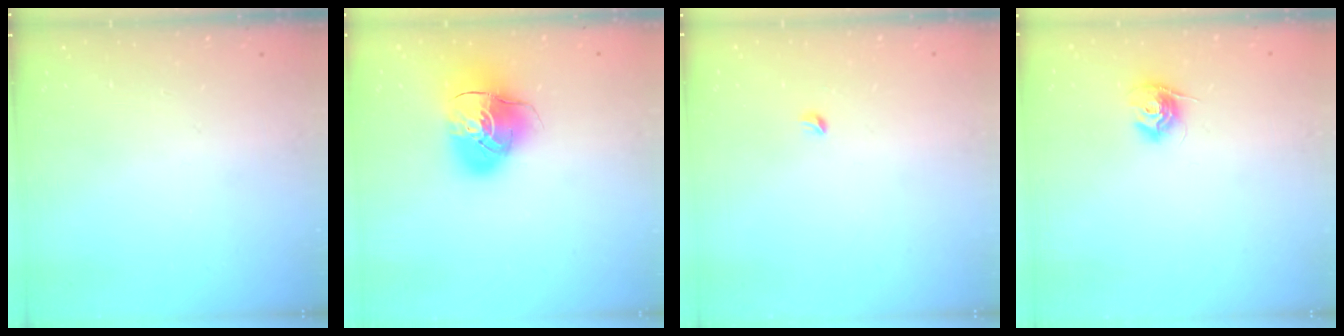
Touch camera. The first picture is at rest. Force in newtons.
{"total": 13.4, "press": 13.3, "slide": 2.0}
{"total": 2.7, "press": 2.6, "slide": 0.6}
{"total": 9.6, "press": 9.6, "slide": 0.4}